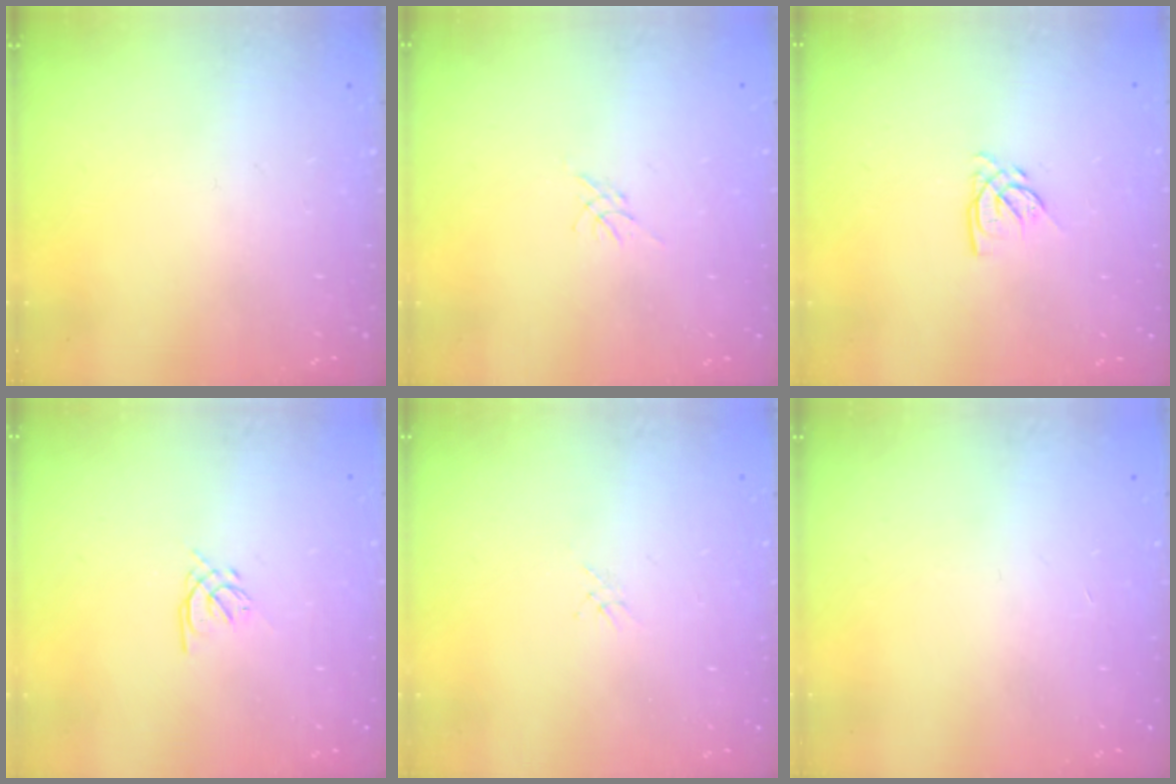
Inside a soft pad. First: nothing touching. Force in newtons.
{"total": 0.0}
{"total": 4.2, "press": 4.2, "slide": 0.3}
{"total": 1.2, "press": 1.1, "slide": 0.5}
{"total": 1.3, "press": 1.2, "slide": 0.3}
{"total": 0.9, "press": 0.8, "slide": 0.2}